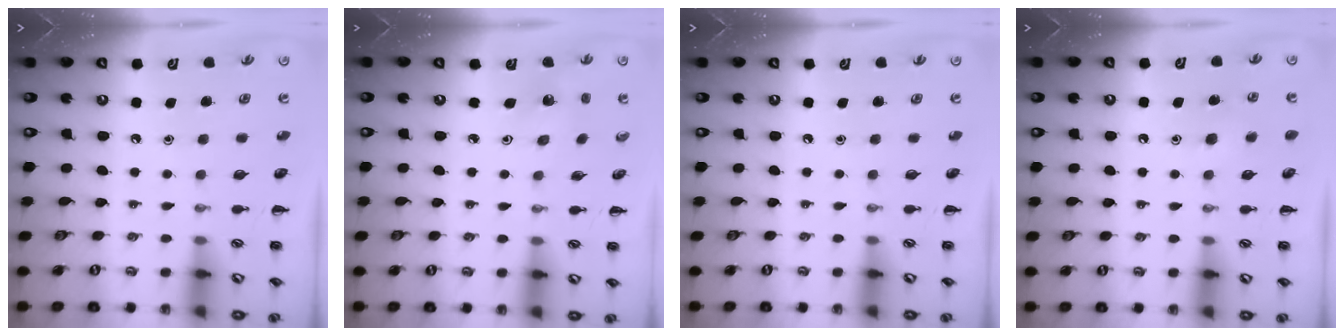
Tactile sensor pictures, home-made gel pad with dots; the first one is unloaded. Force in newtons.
{"total": 1.6, "press": 1.5, "slide": 0.7}
{"total": 0.0}
{"total": 6.4, "press": 6.1, "slide": 2.0}